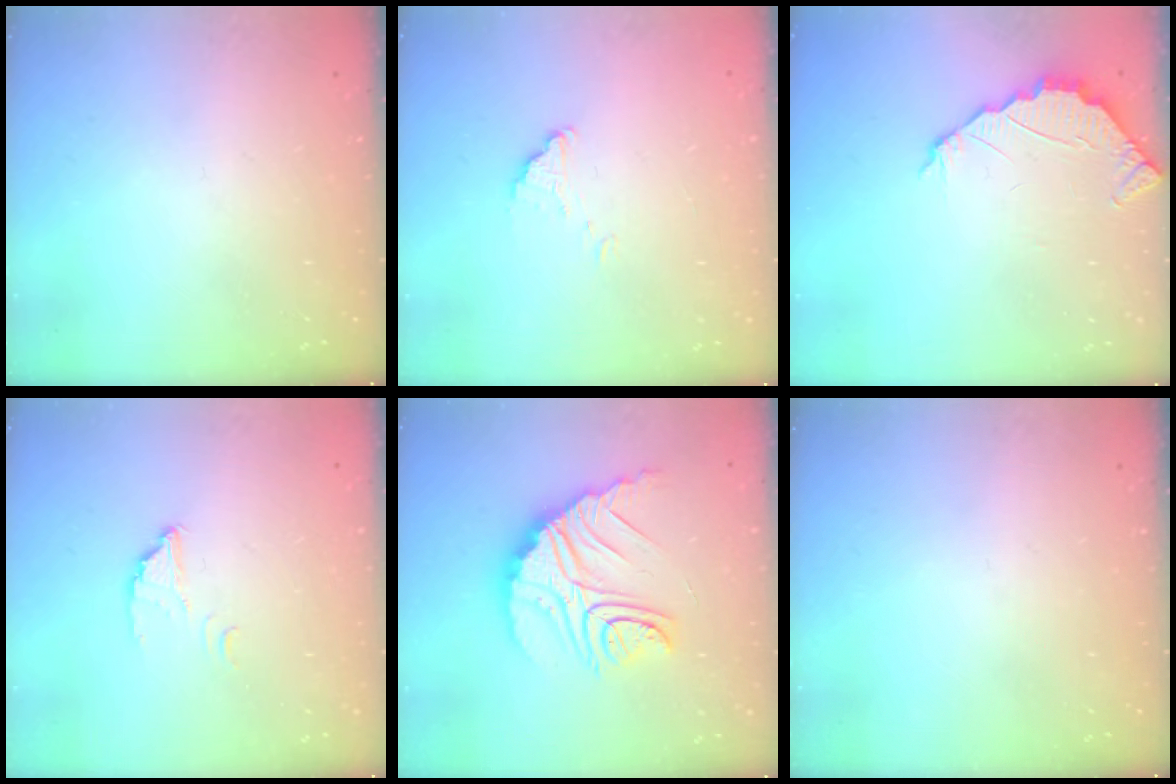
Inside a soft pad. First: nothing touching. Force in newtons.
{"total": 1.5, "press": 1.5, "slide": 0.1}
{"total": 2.4, "press": 2.4, "slide": 0.2}
{"total": 2.8, "press": 2.8, "slide": 0.1}
{"total": 16.4, "press": 16.3, "slide": 1.7}
{"total": 0.0}